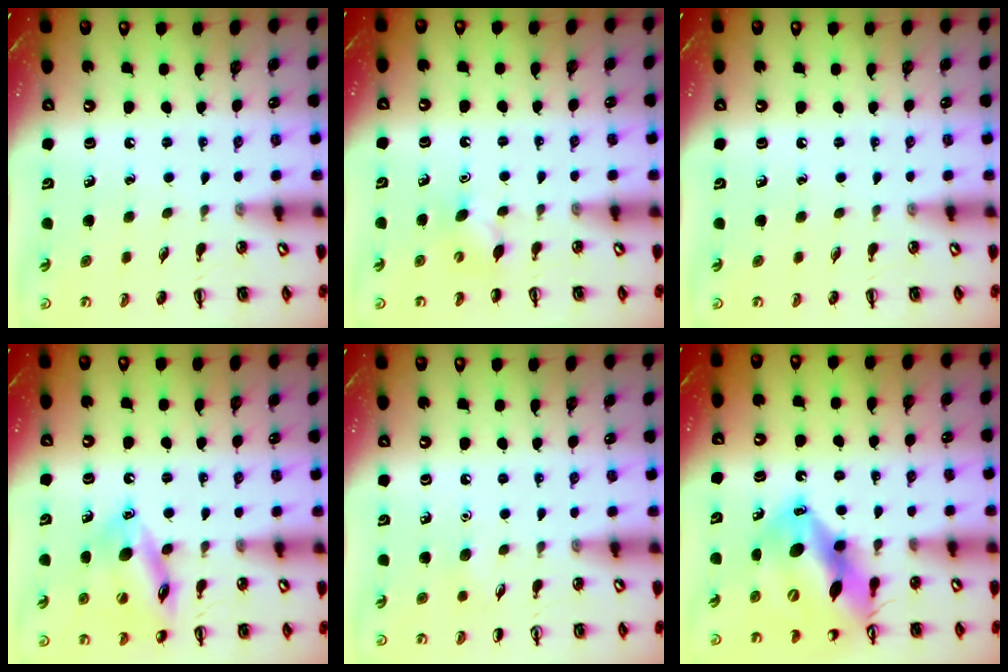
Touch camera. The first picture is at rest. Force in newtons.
{"total": 4.2, "press": 4.0, "slide": 1.2}
{"total": 0.0}
{"total": 15.0, "press": 14.9, "slide": 1.7}
{"total": 3.4, "press": 3.3, "slide": 1.0}
{"total": 17.2, "press": 16.3, "slide": 5.5}